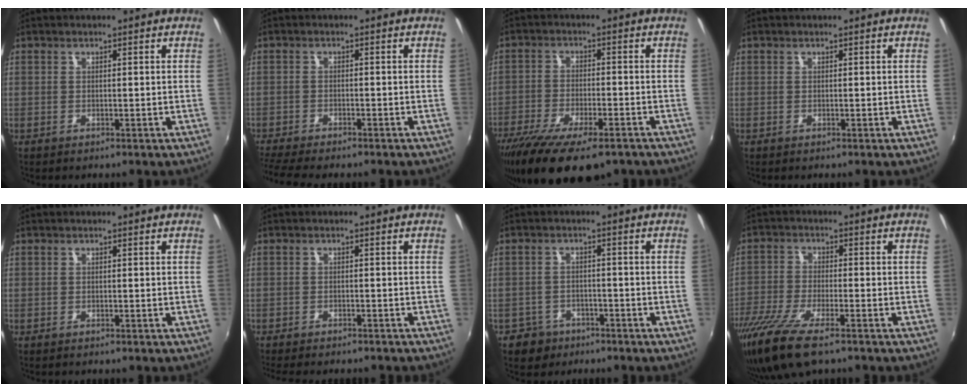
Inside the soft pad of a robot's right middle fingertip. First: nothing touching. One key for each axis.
{"total": 7.8, "fx": -6.8, "fy": 1.0, "fz": 3.5, "tx": -0.093, "ty": -0.031, "tz": -0.115}
{"total": 17.2, "fx": -12.2, "fy": 5.5, "fz": 10.8, "tx": -0.218, "ty": -0.056, "tz": -0.197}
{"total": 0.0}
{"total": 0.0}
{"total": 7.9, "fx": -6.9, "fy": 1.5, "fz": 3.4, "tx": -0.076, "ty": -0.021, "tz": -0.104}
{"total": 5.4, "fx": -3.6, "fy": 4.0, "fz": 0.9, "tx": -0.038, "ty": 0.007, "tz": -0.055}
{"total": 11.6, "fx": -8.2, "fy": 2.7, "fz": 7.8, "tx": -0.177, "ty": -0.043, "tz": -0.161}